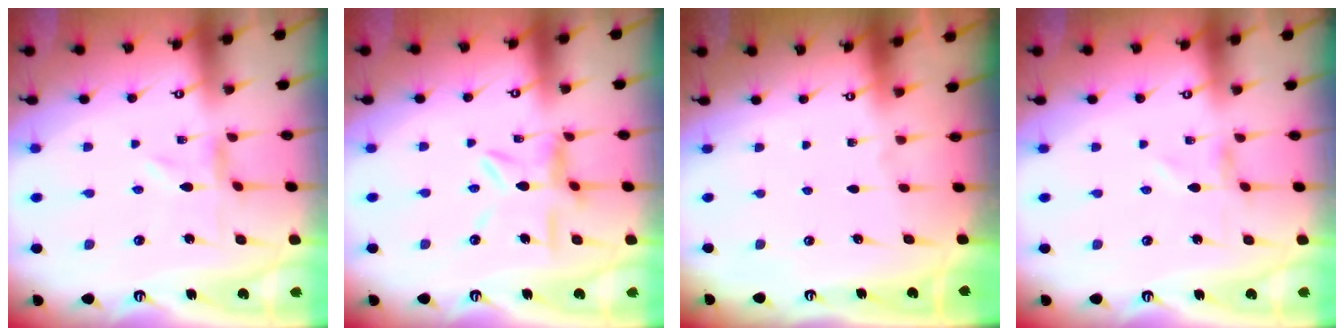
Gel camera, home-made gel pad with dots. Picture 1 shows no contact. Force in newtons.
{"total": 9.1, "press": 9.1, "slide": 0.9}
{"total": 0.0}
{"total": 0.0}